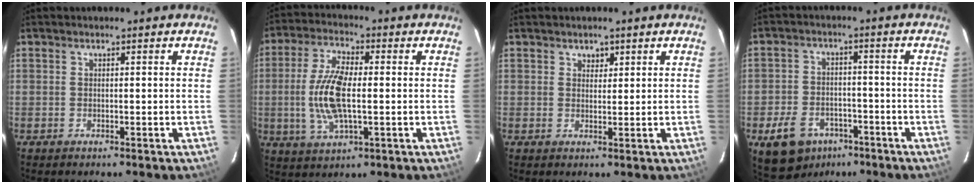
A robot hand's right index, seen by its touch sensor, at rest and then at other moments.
{"total": 11.6, "force": [-0.7, 4.5, 10.7], "torque": [-0.224, 0.003, -0.013]}
{"total": 1.8, "force": [1.1, 1.4, 0.4], "torque": [-0.002, 0.004, 0.019]}
{"total": 12.2, "force": [-7.3, 8.0, 5.4], "torque": [-0.136, 0.008, -0.102]}